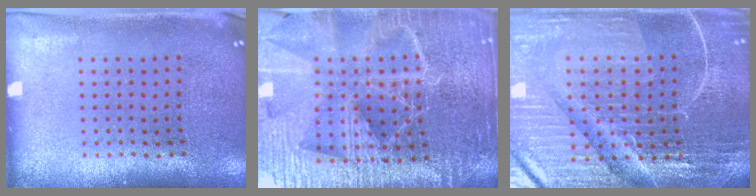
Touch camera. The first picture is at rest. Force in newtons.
{"total": 5.7, "press": 5.0, "slide": 2.6}
{"total": 5.4, "press": 5.1, "slide": 1.9}